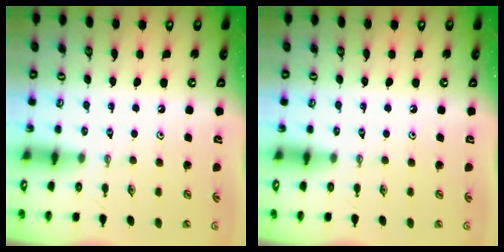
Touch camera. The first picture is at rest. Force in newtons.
{"total": 0.0}